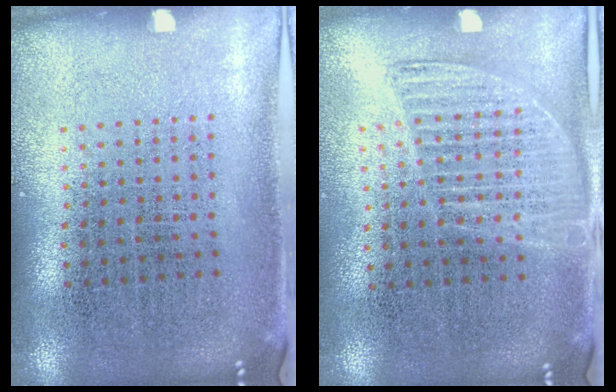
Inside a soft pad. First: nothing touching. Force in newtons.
{"total": 1.4, "press": 1.3, "slide": 0.5}